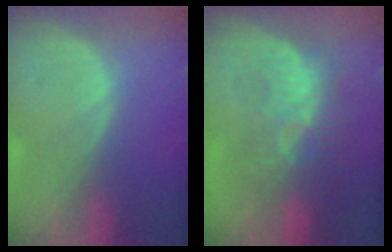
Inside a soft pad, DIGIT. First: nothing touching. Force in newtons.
{"total": 9.1, "press": 8.4, "slide": 3.6}